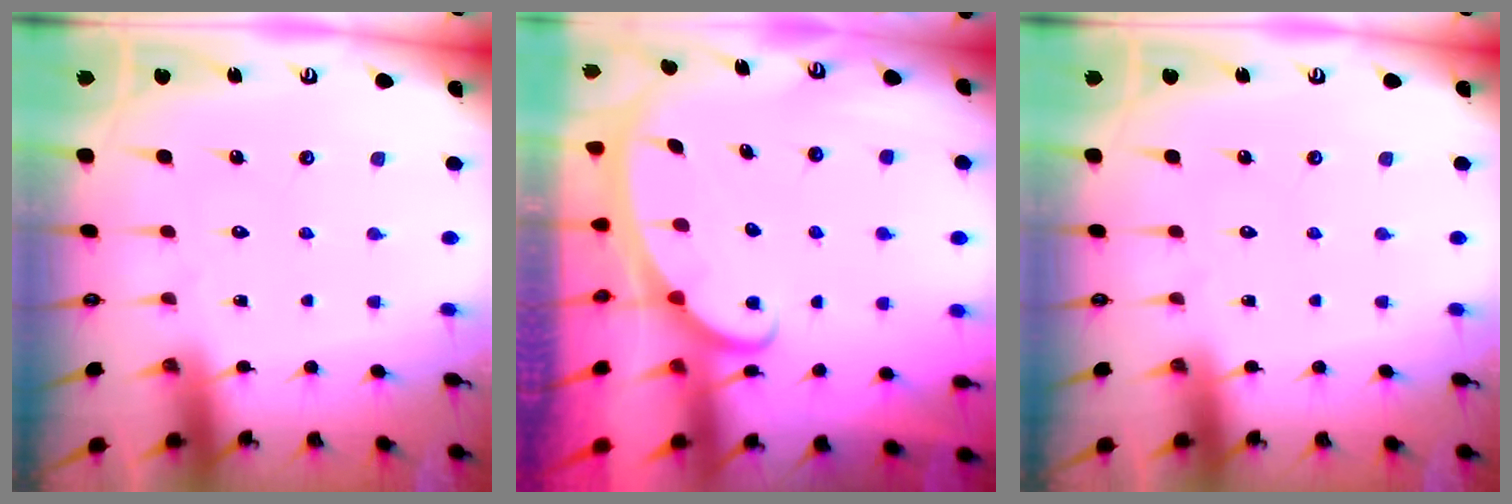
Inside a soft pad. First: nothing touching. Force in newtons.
{"total": 2.3, "press": 2.3, "slide": 0.3}
{"total": 0.0}